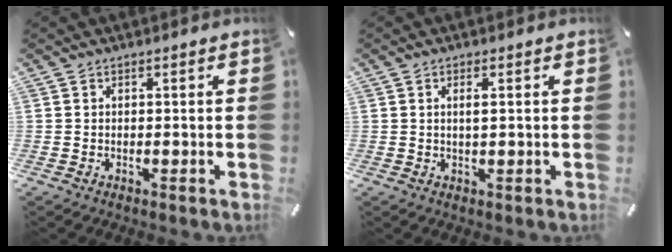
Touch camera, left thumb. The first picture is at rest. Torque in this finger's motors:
{"motor_torque": [-0.10, -0.50, -0.02, -0.06, -0.10]}